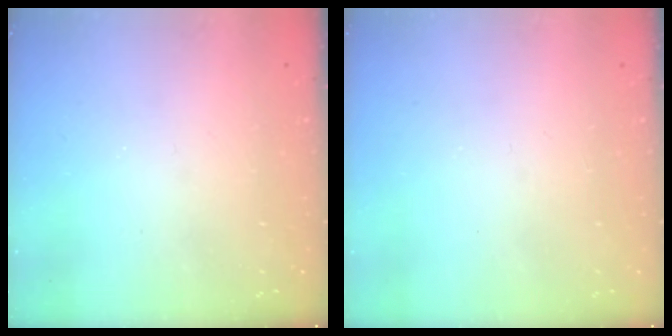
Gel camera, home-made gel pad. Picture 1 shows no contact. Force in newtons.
{"total": 0.0}